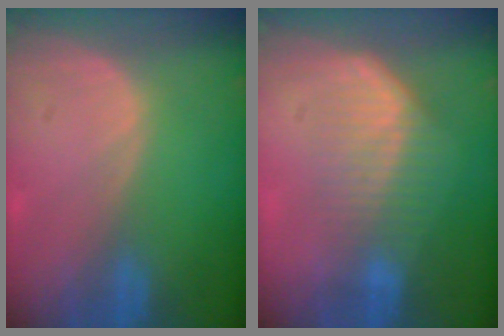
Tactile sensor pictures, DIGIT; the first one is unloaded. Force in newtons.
{"total": 7.6, "press": 6.5, "slide": 3.9}